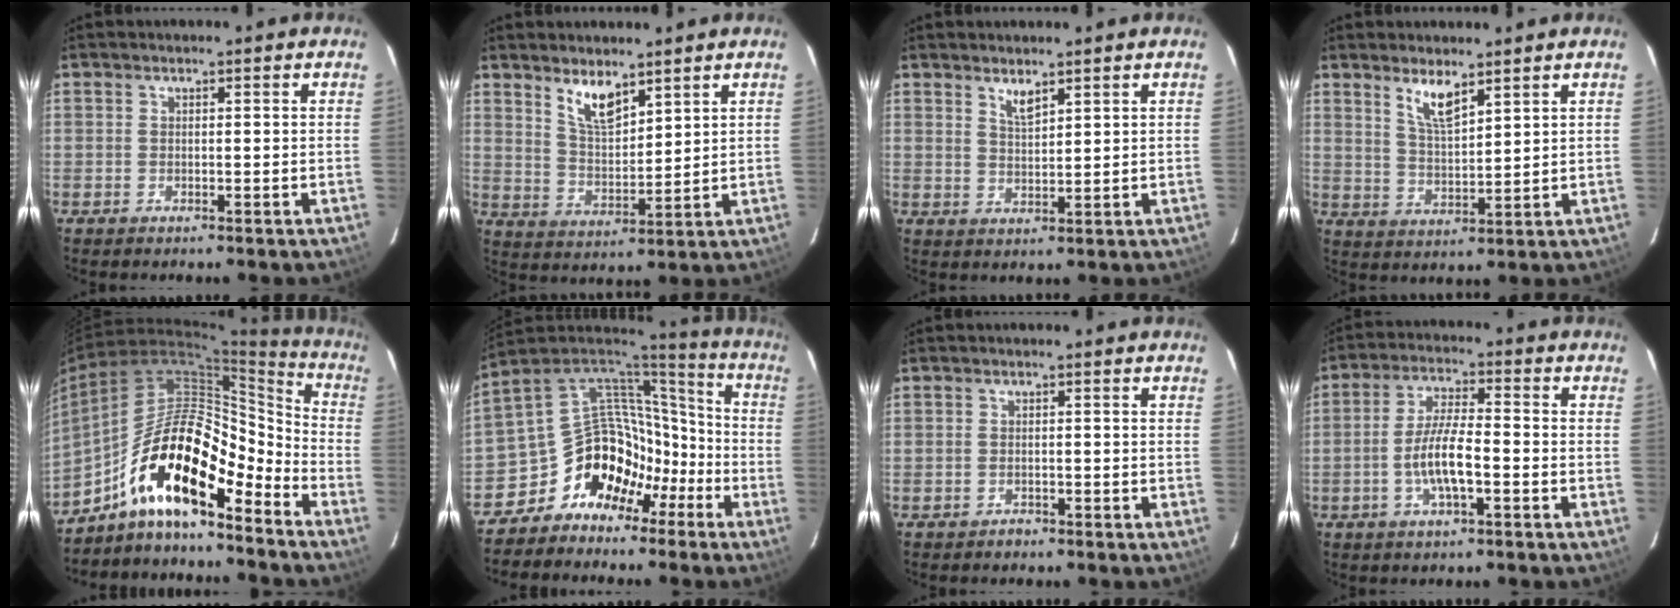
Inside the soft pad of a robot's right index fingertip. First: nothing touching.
{"total": 7.0, "force": [5.0, 2.4, 4.3], "torque": [-0.077, -0.003, 0.103]}
{"total": 3.0, "force": [2.1, 1.1, 1.9], "torque": [-0.032, -0.001, 0.039]}
{"total": 5.8, "force": [4.1, 1.4, 3.9], "torque": [-0.073, -0.004, 0.082]}
{"total": 17.5, "force": [-11.1, 5.4, 12.4], "torque": [-0.219, 0.015, -0.207]}
{"total": 15.7, "force": [-9.4, 11.1, 5.8], "torque": [-0.103, 0.063, -0.156]}
{"total": 1.2, "force": [-1.0, 0.6, 0.1], "torque": [-0.003, 0.002, -0.016]}
{"total": 8.1, "force": [-2.8, 2.0, 7.3], "torque": [-0.147, 0.002, -0.050]}